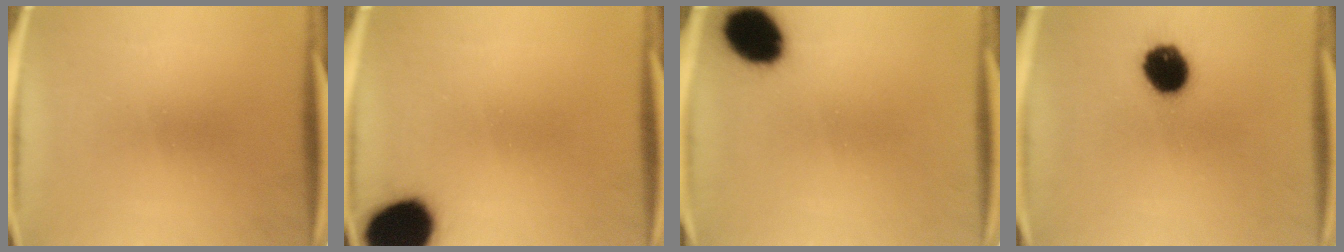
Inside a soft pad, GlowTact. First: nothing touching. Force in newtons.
{"total": 18.4}
{"total": 12.3}
{"total": 10.8}